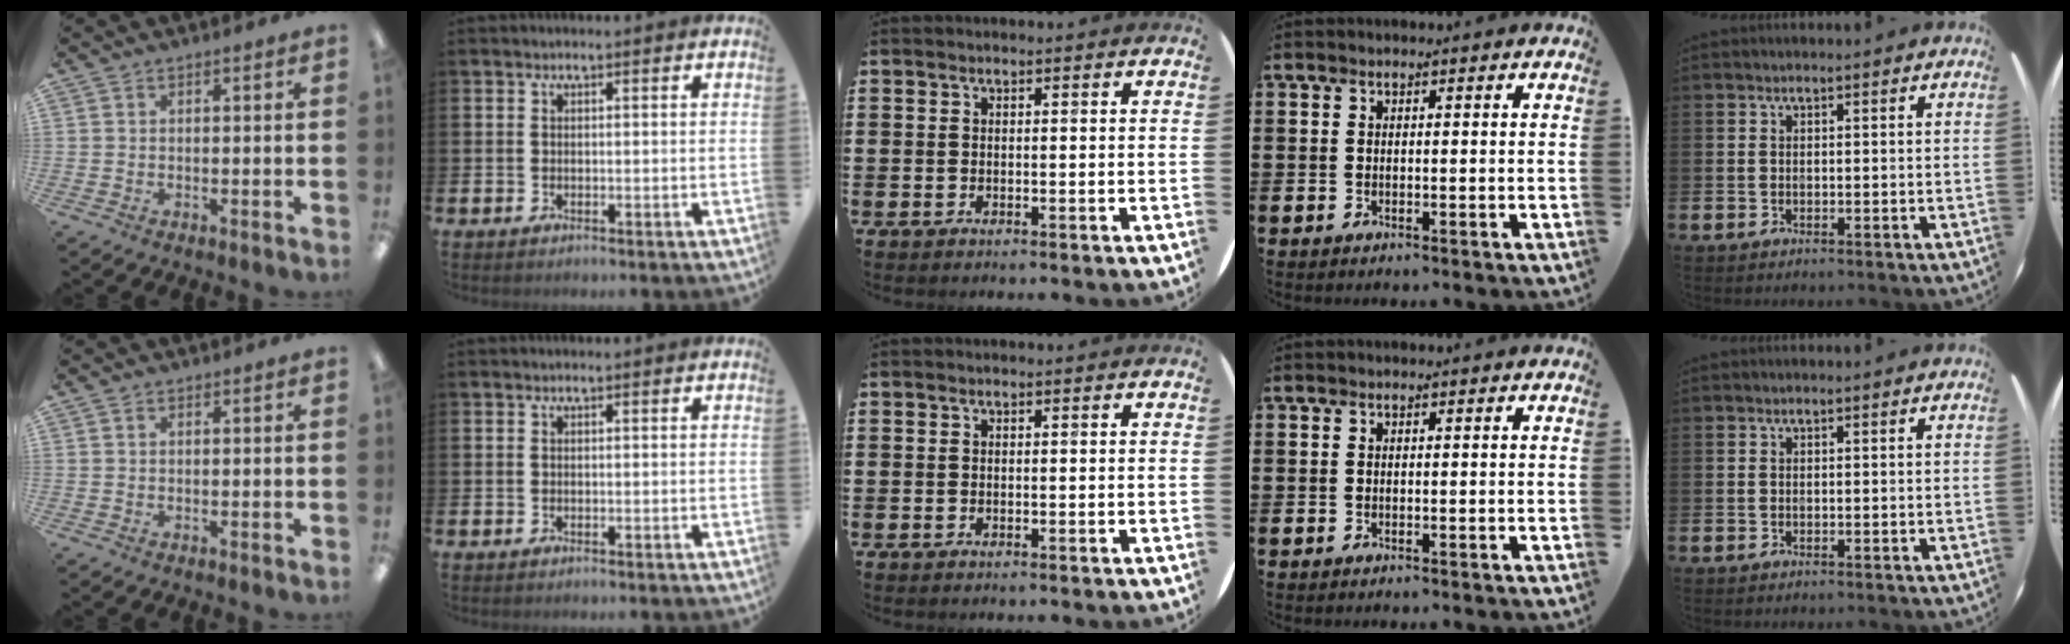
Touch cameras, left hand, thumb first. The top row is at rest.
{}